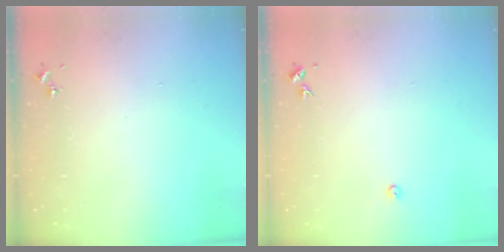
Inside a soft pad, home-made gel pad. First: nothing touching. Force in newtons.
{"total": 2.2, "press": 2.2, "slide": 0.3}